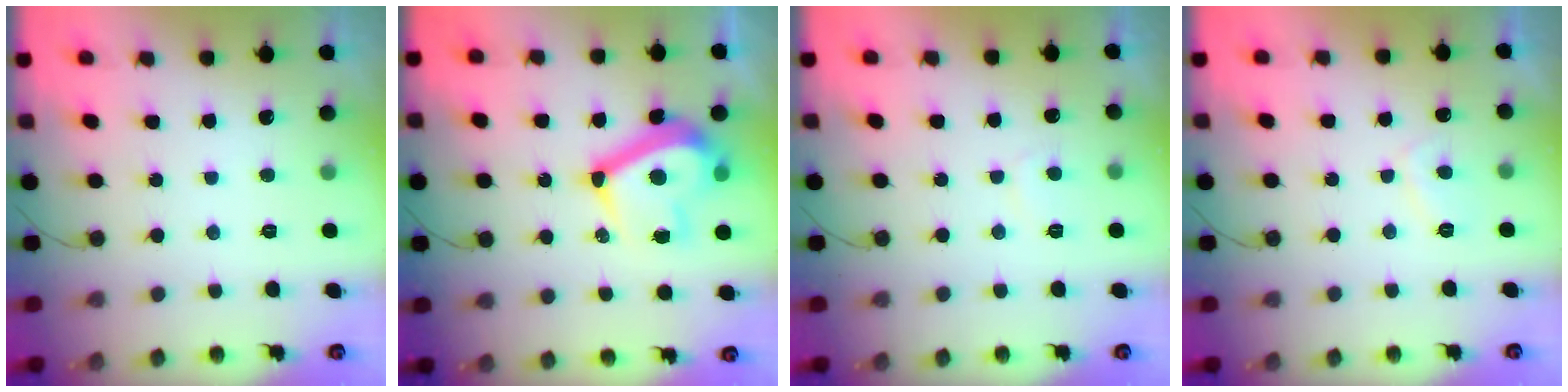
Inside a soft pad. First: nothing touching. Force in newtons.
{"total": 14.2, "press": 14.0, "slide": 2.4}
{"total": 2.0, "press": 1.9, "slide": 0.6}
{"total": 2.5, "press": 2.3, "slide": 0.8}